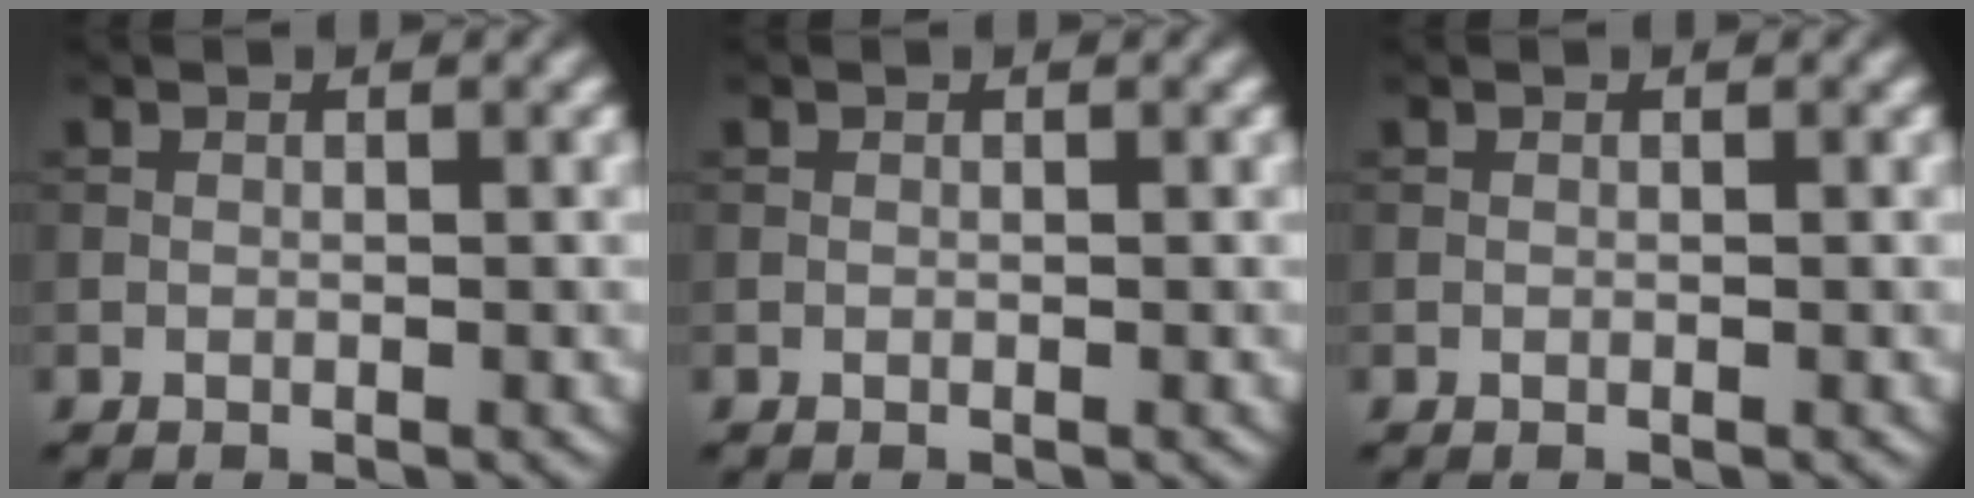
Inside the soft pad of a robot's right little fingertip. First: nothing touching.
{"total": 0.0}
{"total": 0.0}